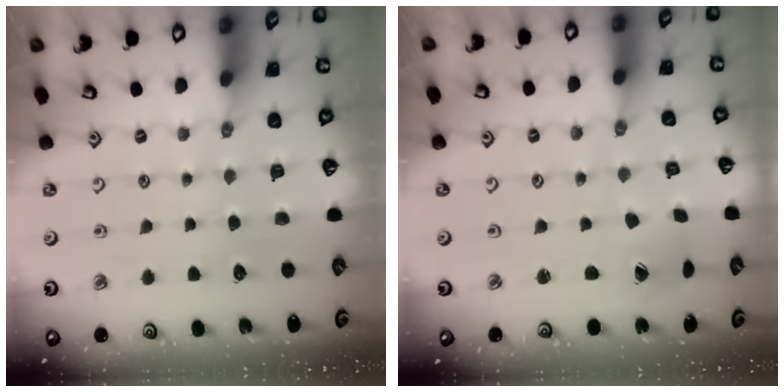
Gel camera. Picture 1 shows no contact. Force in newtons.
{"total": 2.6, "press": 2.6, "slide": 0.3}